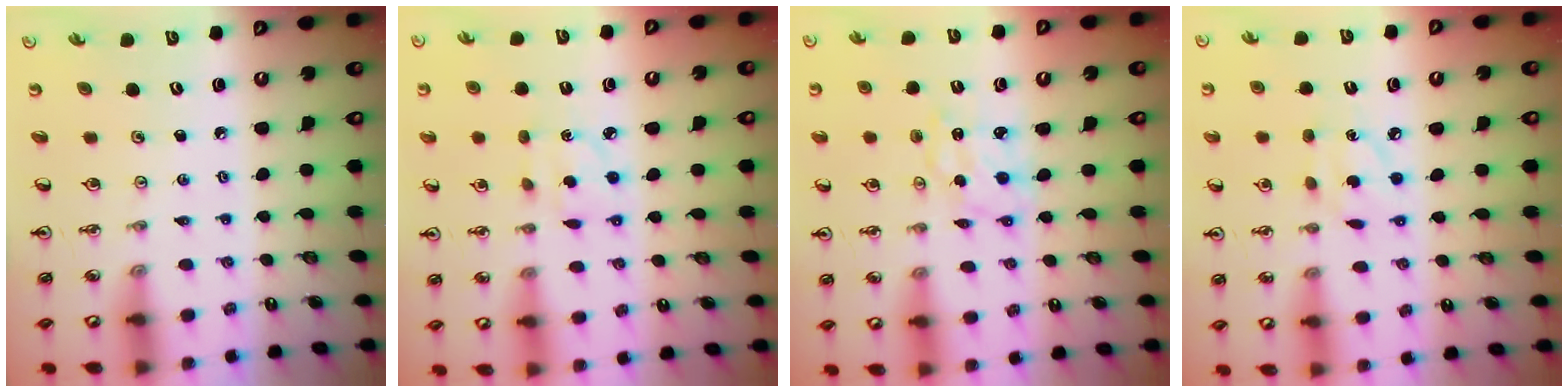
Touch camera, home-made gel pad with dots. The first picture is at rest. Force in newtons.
{"total": 2.3, "press": 2.3, "slide": 0.2}
{"total": 1.7, "press": 1.7, "slide": 0.1}
{"total": 4.7, "press": 4.7, "slide": 0.1}